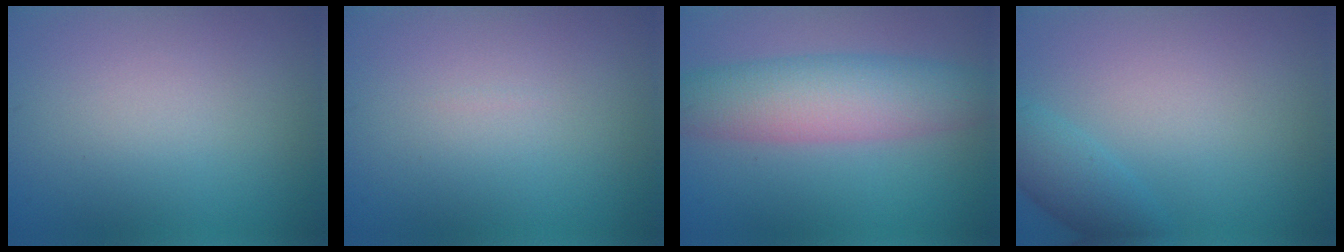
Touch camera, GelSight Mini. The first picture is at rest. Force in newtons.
{"total": 0.0}
{"total": 7.1, "press": 7.0, "slide": 0.4}
{"total": 3.0, "press": 3.0, "slide": 0.1}